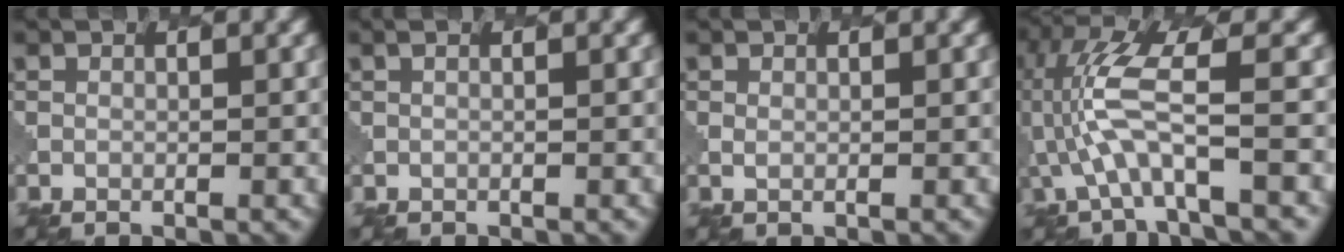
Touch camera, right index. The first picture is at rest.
{"total": 0.8, "force": [0.3, 0.2, 0.7], "torque": [-0.009, -0.004, 0.000]}
{"total": 0.6, "force": [0.5, 0.1, 0.4], "torque": [-0.009, -0.004, 0.013]}
{"total": 6.1, "force": [-1.0, 1.2, 5.9], "torque": [-0.140, 0.011, -0.015]}